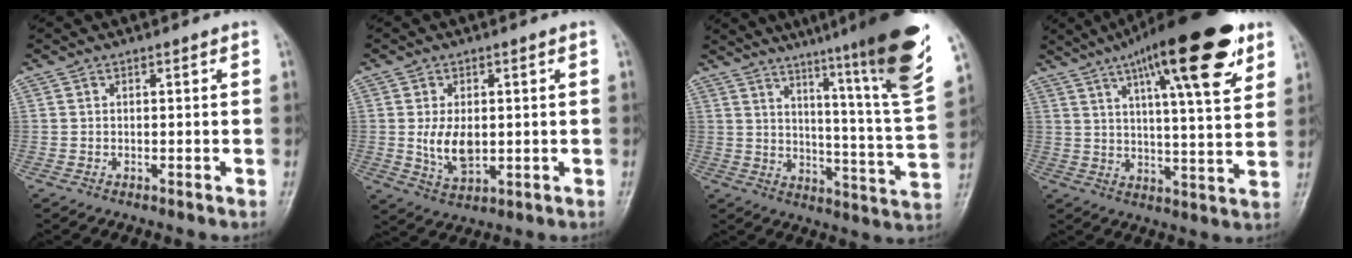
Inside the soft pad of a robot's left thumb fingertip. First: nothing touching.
{"total": 6.7, "force": [0.1, 4.0, 5.4], "torque": [-0.092, -0.009, 0.012]}
{"total": 24.4, "force": [16.8, 0.6, 17.7], "torque": [-0.232, -0.103, 0.232]}
{"total": 21.5, "force": [11.5, 5.4, 17.4], "torque": [-0.247, -0.024, 0.170]}